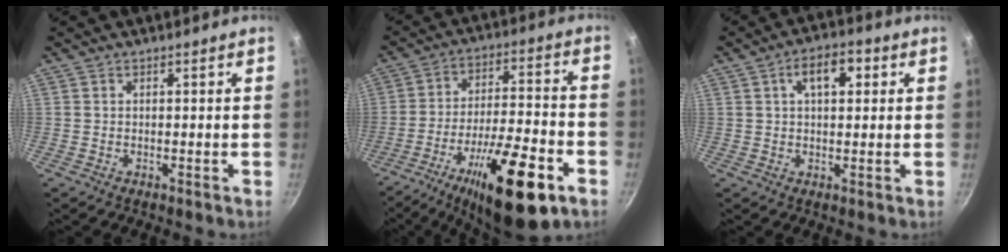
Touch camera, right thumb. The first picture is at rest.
{"total": 21.9, "force": [-10.8, 6.6, 17.9], "torque": [-0.269, 0.042, -0.165]}
{"total": 7.2, "force": [2.2, 3.8, 5.6], "torque": [-0.068, 0.013, 0.028]}